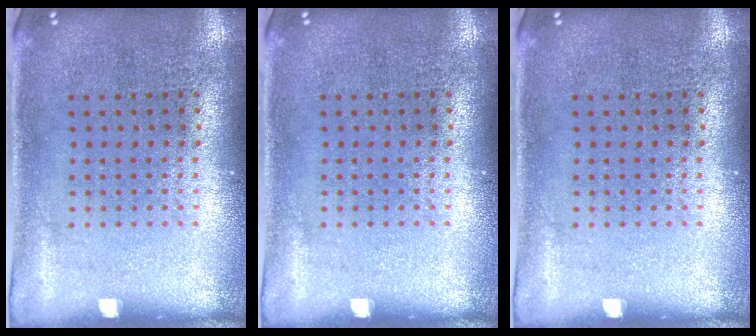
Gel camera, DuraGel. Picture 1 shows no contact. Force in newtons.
{"total": 0.0}
{"total": 0.0}